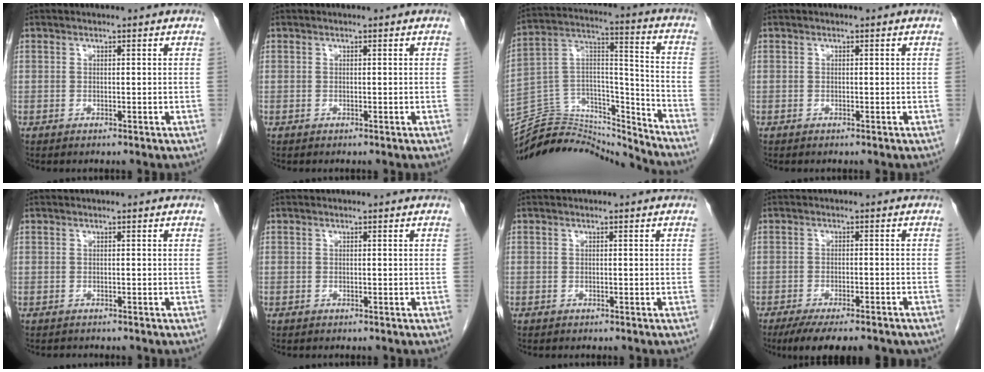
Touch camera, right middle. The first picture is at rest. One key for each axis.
{"total": 0.0}
{"total": 21.0, "fx": -20.4, "fy": 3.8, "fz": 3.3, "tx": -0.072, "ty": 0.050, "tz": -0.332}
{"total": 0.0}
{"total": 0.8, "fx": -0.8, "fy": 0.2, "fz": 0.1, "tx": -0.013, "ty": -0.004, "tz": -0.011}
{"total": 0.0}
{"total": 0.0}
{"total": 12.5, "fx": -9.8, "fy": 3.3, "fz": 7.0, "tx": -0.106, "ty": -0.012, "tz": -0.132}